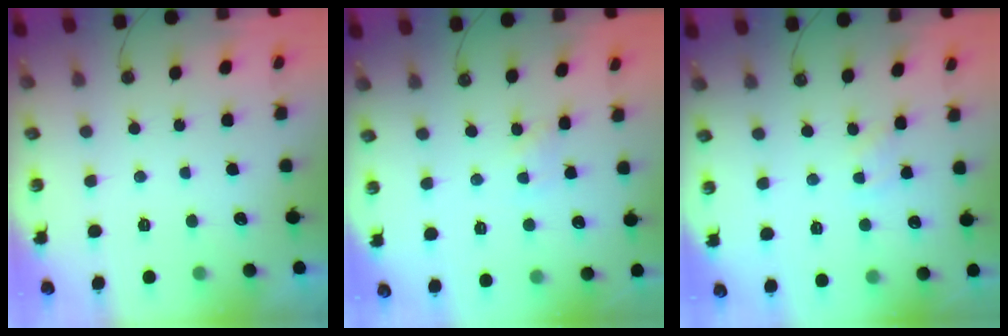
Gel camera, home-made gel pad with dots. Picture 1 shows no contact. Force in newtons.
{"total": 1.8, "press": 1.7, "slide": 0.3}
{"total": 1.5, "press": 1.5, "slide": 0.3}